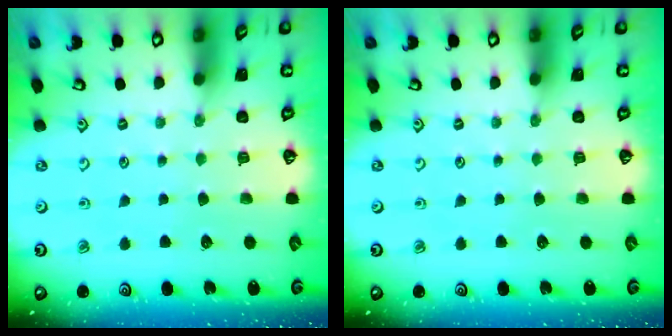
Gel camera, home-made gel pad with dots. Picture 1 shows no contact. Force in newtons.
{"total": 0.0}